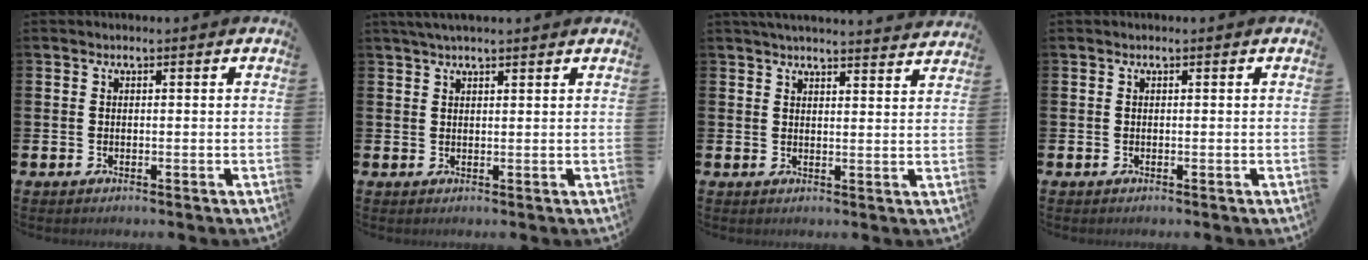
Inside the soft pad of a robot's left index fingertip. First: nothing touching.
{"total": 2.3, "force": [1.9, 0.3, 1.1], "torque": [-0.020, 0.002, 0.035]}
{"total": 4.0, "force": [4.0, -0.1, 0.5], "torque": [-0.013, -0.020, 0.071]}
{"total": 0.0}